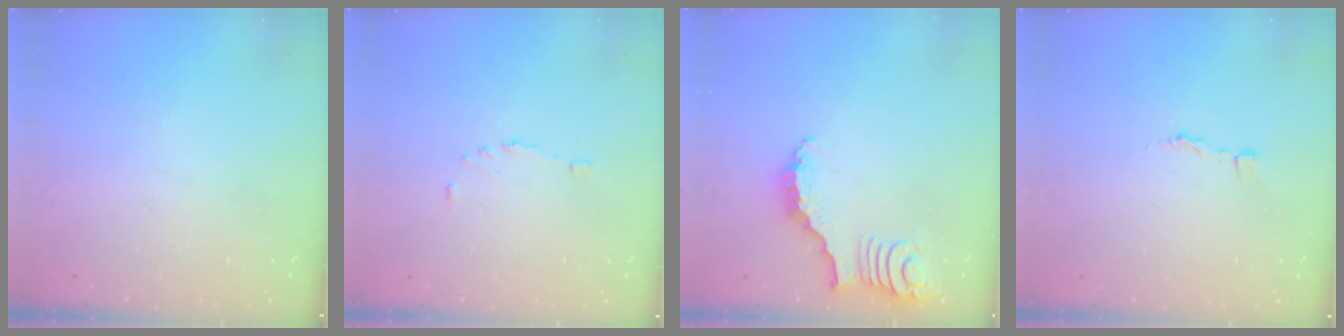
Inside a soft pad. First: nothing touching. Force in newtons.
{"total": 2.9, "press": 2.9, "slide": 0.5}
{"total": 2.2, "press": 2.2, "slide": 0.3}
{"total": 2.9, "press": 2.9, "slide": 0.3}